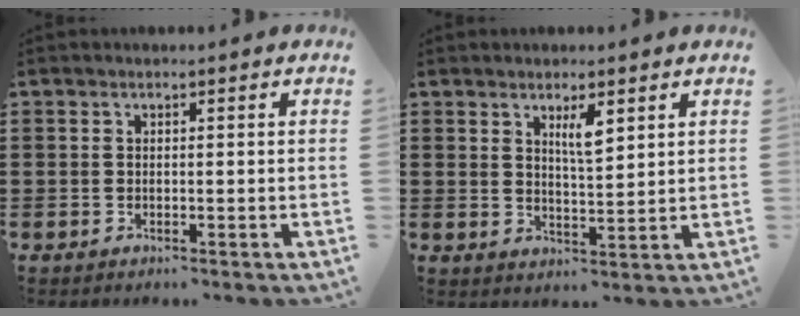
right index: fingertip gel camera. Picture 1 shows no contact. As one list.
[{"total": 3.8, "force": [2.1, 1.0, 3.0], "torque": [-0.047, -0.002, 0.031]}]